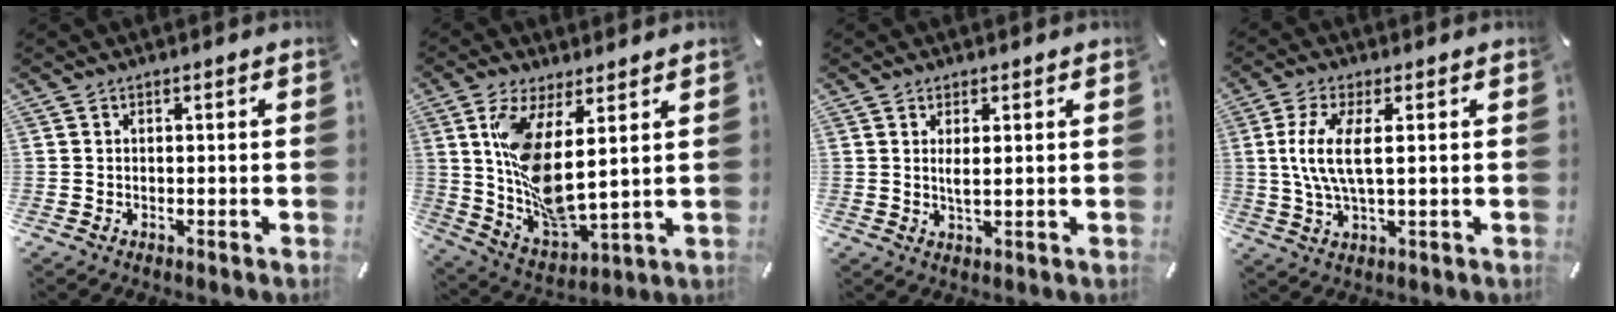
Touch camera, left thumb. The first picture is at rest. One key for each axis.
{"total": 12.9, "fx": 5.1, "fy": 4.7, "fz": 10.9, "tx": -0.237, "ty": -0.048, "tz": 0.092}
{"total": 2.8, "fx": 0.7, "fy": 0.6, "fz": 2.6, "tx": -0.061, "ty": -0.005, "tz": 0.009}
{"total": 9.2, "fx": 1.4, "fy": 3.0, "fz": 8.5, "tx": -0.189, "ty": -0.010, "tz": 0.018}